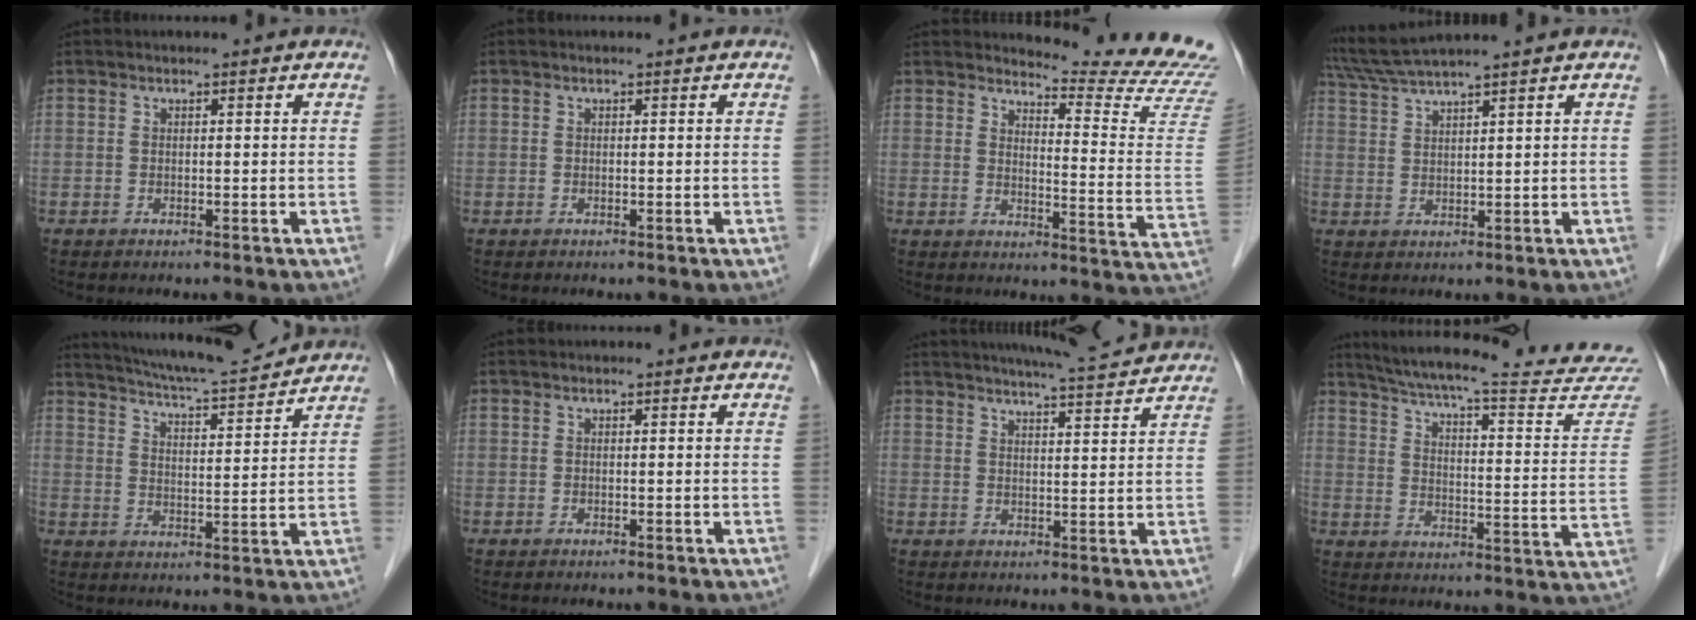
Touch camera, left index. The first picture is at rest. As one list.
[{"total": 0.0}, {"total": 14.6, "force": [14.3, -2.1, 1.6], "torque": [-0.025, -0.141, 0.155]}, {"total": 7.0, "force": [6.1, -1.7, 2.9], "torque": [-0.057, 0.021, 0.118]}, {"total": 14.0, "force": [13.0, 0.7, 5.0], "torque": [-0.093, 0.002, 0.194]}, {"total": 0.0}, {"total": 9.7, "force": [9.1, -0.1, 3.2], "torque": [-0.058, 0.007, 0.115]}, {"total": 29.4, "force": [27.1, 1.5, 11.1], "torque": [-0.171, -0.091, 0.336]}]